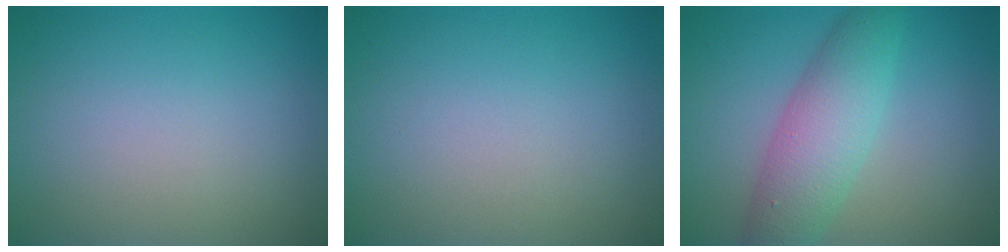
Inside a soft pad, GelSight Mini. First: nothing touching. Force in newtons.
{"total": 0.0}
{"total": 5.4, "press": 5.4, "slide": 0.1}